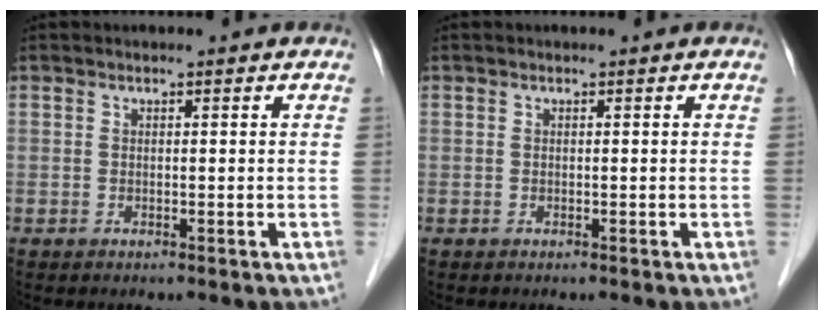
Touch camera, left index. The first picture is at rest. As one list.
[{"total": 0.0}]